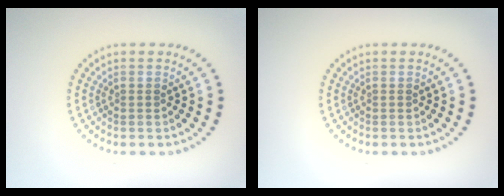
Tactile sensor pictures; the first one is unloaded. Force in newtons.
{"total": 0.0}